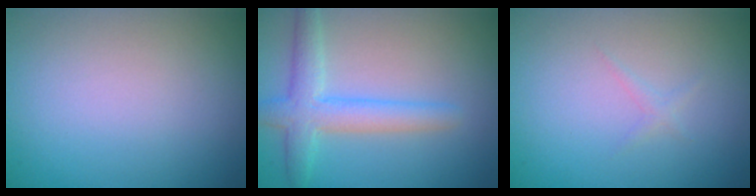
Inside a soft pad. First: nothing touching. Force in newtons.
{"total": 3.9, "press": 3.9, "slide": 0.2}
{"total": 0.6, "press": 0.6, "slide": 0.1}